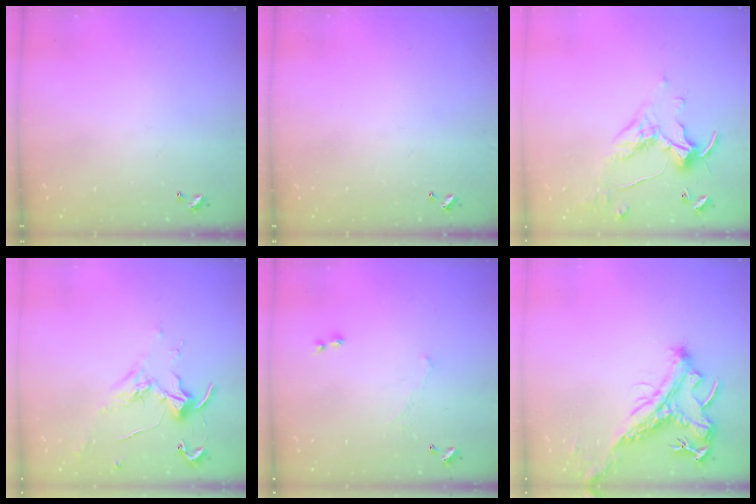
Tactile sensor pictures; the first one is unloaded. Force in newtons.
{"total": 0.0}
{"total": 1.5, "press": 1.5, "slide": 0.2}
{"total": 0.7, "press": 0.3, "slide": 0.7}
{"total": 1.1, "press": 0.7, "slide": 0.9}
{"total": 2.0, "press": 1.5, "slide": 1.3}